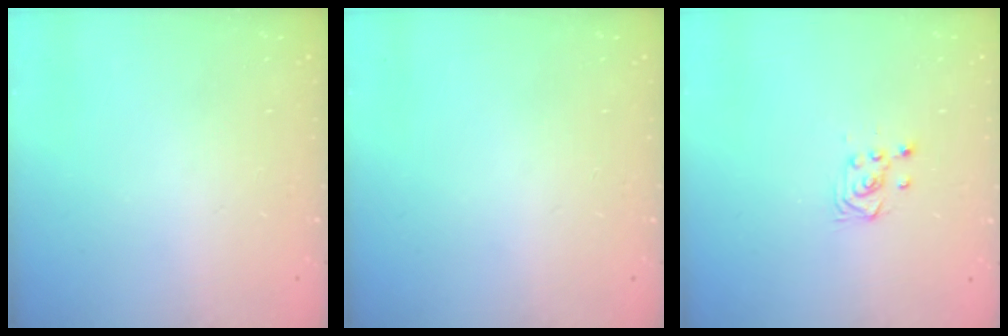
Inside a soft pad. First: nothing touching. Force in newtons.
{"total": 0.0}
{"total": 3.7, "press": 3.5, "slide": 1.1}